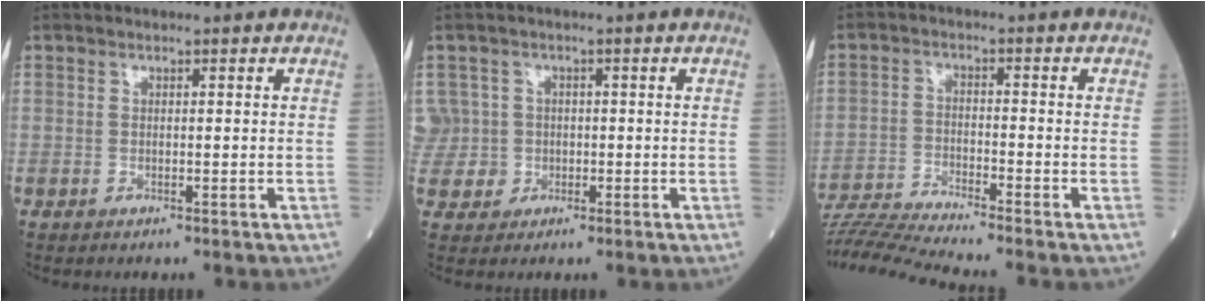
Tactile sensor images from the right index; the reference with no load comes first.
{"total": 6.1, "force": [0.0, 6.1, -0.1], "torque": [-0.001, 0.031, 0.005]}
{"total": 9.4, "force": [-8.7, -2.6, 2.4], "torque": [-0.041, -0.016, -0.159]}